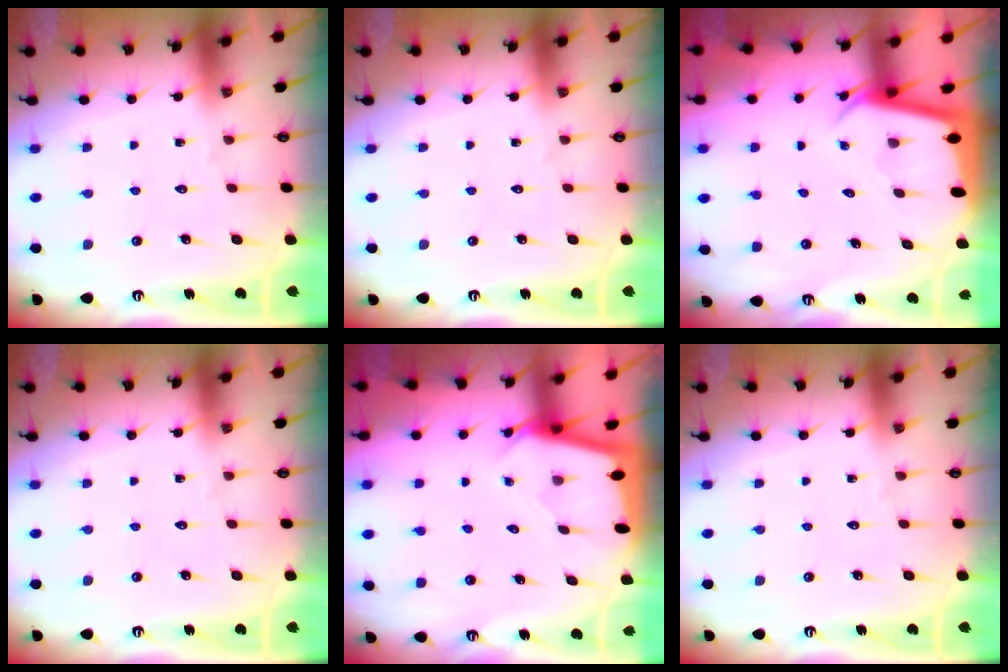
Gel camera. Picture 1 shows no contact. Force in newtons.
{"total": 0.0}
{"total": 2.1, "press": 2.1, "slide": 0.2}
{"total": 0.0}
{"total": 2.4, "press": 2.4, "slide": 0.1}
{"total": 0.0}